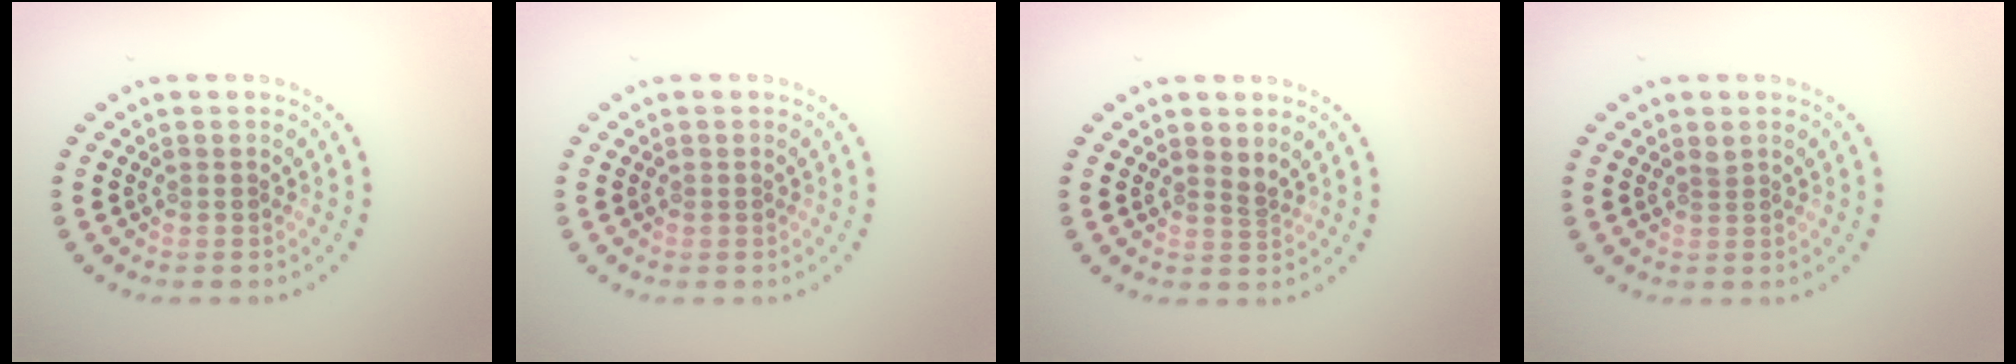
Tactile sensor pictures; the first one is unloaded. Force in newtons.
{"total": 0.0}
{"total": 0.9, "press": 0.5, "slide": 0.8}
{"total": 0.6, "press": 0.4, "slide": 0.4}